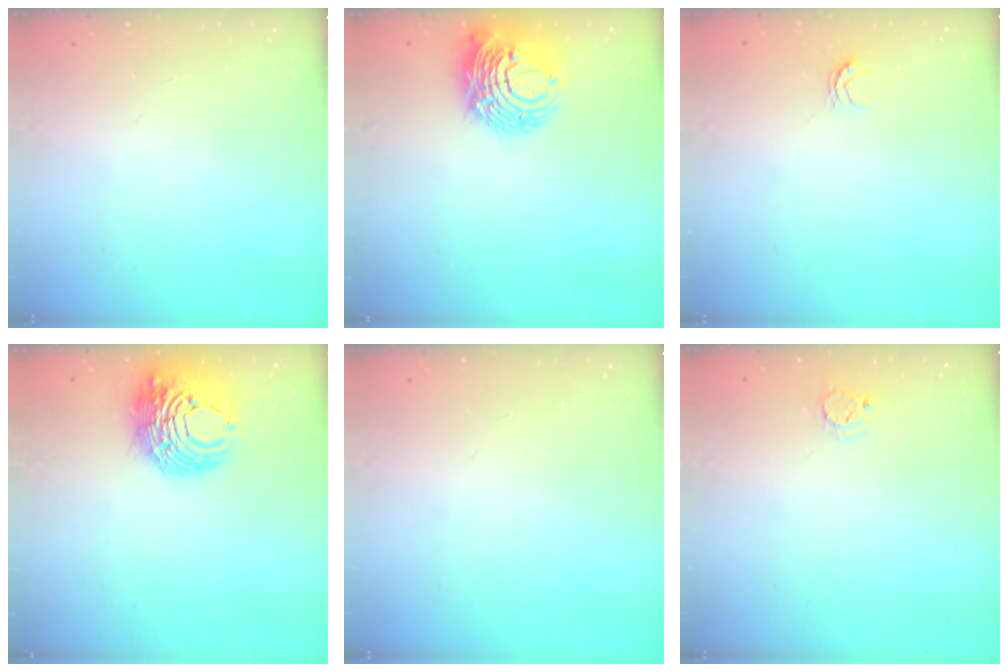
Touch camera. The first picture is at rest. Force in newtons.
{"total": 13.0, "press": 12.9, "slide": 1.3}
{"total": 3.0, "press": 3.0, "slide": 0.4}
{"total": 13.3, "press": 13.2, "slide": 1.4}
{"total": 0.0}
{"total": 3.1, "press": 3.1, "slide": 0.4}